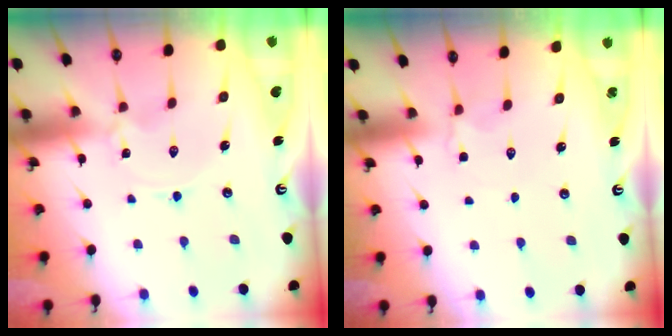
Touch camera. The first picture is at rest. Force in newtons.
{"total": 2.3, "press": 2.0, "slide": 1.2}